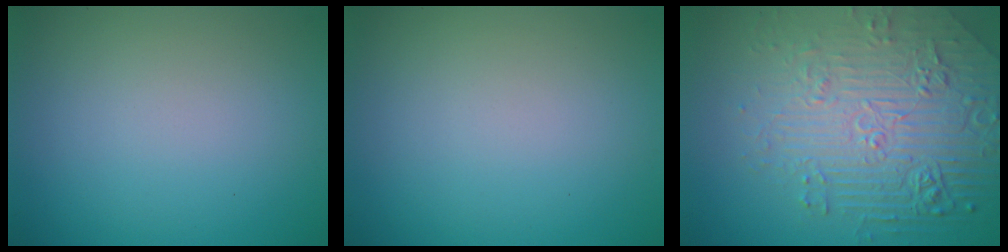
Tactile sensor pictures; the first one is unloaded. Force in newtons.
{"total": 0.0}
{"total": 8.6, "press": 6.0, "slide": 6.1}